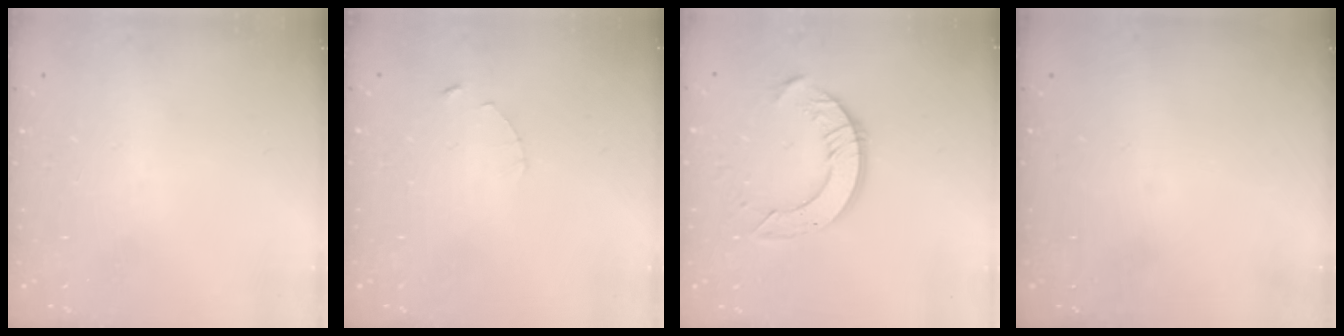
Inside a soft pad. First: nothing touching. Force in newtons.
{"total": 1.0, "press": 1.0, "slide": 0.2}
{"total": 9.6, "press": 9.6, "slide": 1.0}
{"total": 0.0}